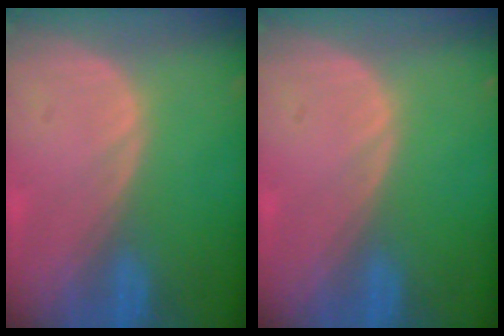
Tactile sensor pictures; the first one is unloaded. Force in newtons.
{"total": 0.0}